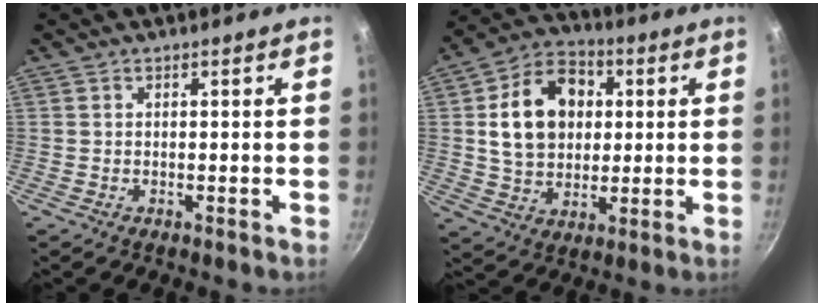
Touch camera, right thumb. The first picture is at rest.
{"total": 15.8, "force": [2.7, 12.0, 10.0], "torque": [-0.142, 0.015, 0.041]}